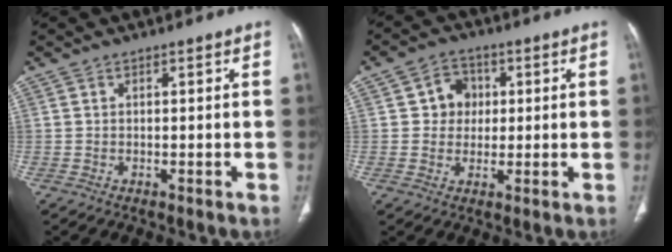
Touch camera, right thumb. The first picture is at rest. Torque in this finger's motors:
{"motor_torque": [-0.35, 0.20, -0.10, 0.12, 0.04]}